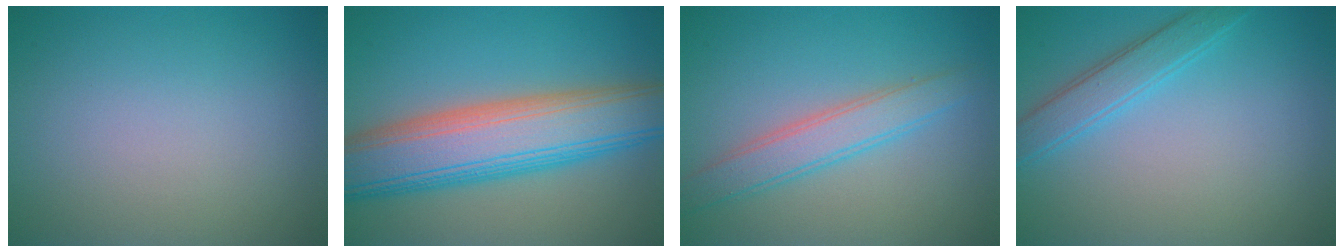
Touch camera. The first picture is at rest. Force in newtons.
{"total": 10.3, "press": 10.3, "slide": 0.6}
{"total": 3.4, "press": 3.4, "slide": 0.1}
{"total": 2.8, "press": 2.8, "slide": 0.1}